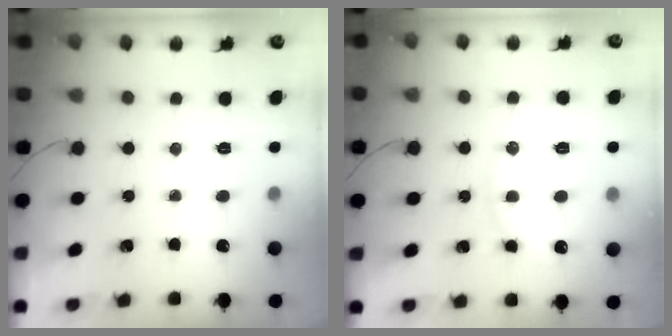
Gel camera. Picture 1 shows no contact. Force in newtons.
{"total": 11.4, "press": 11.4, "slide": 0.8}